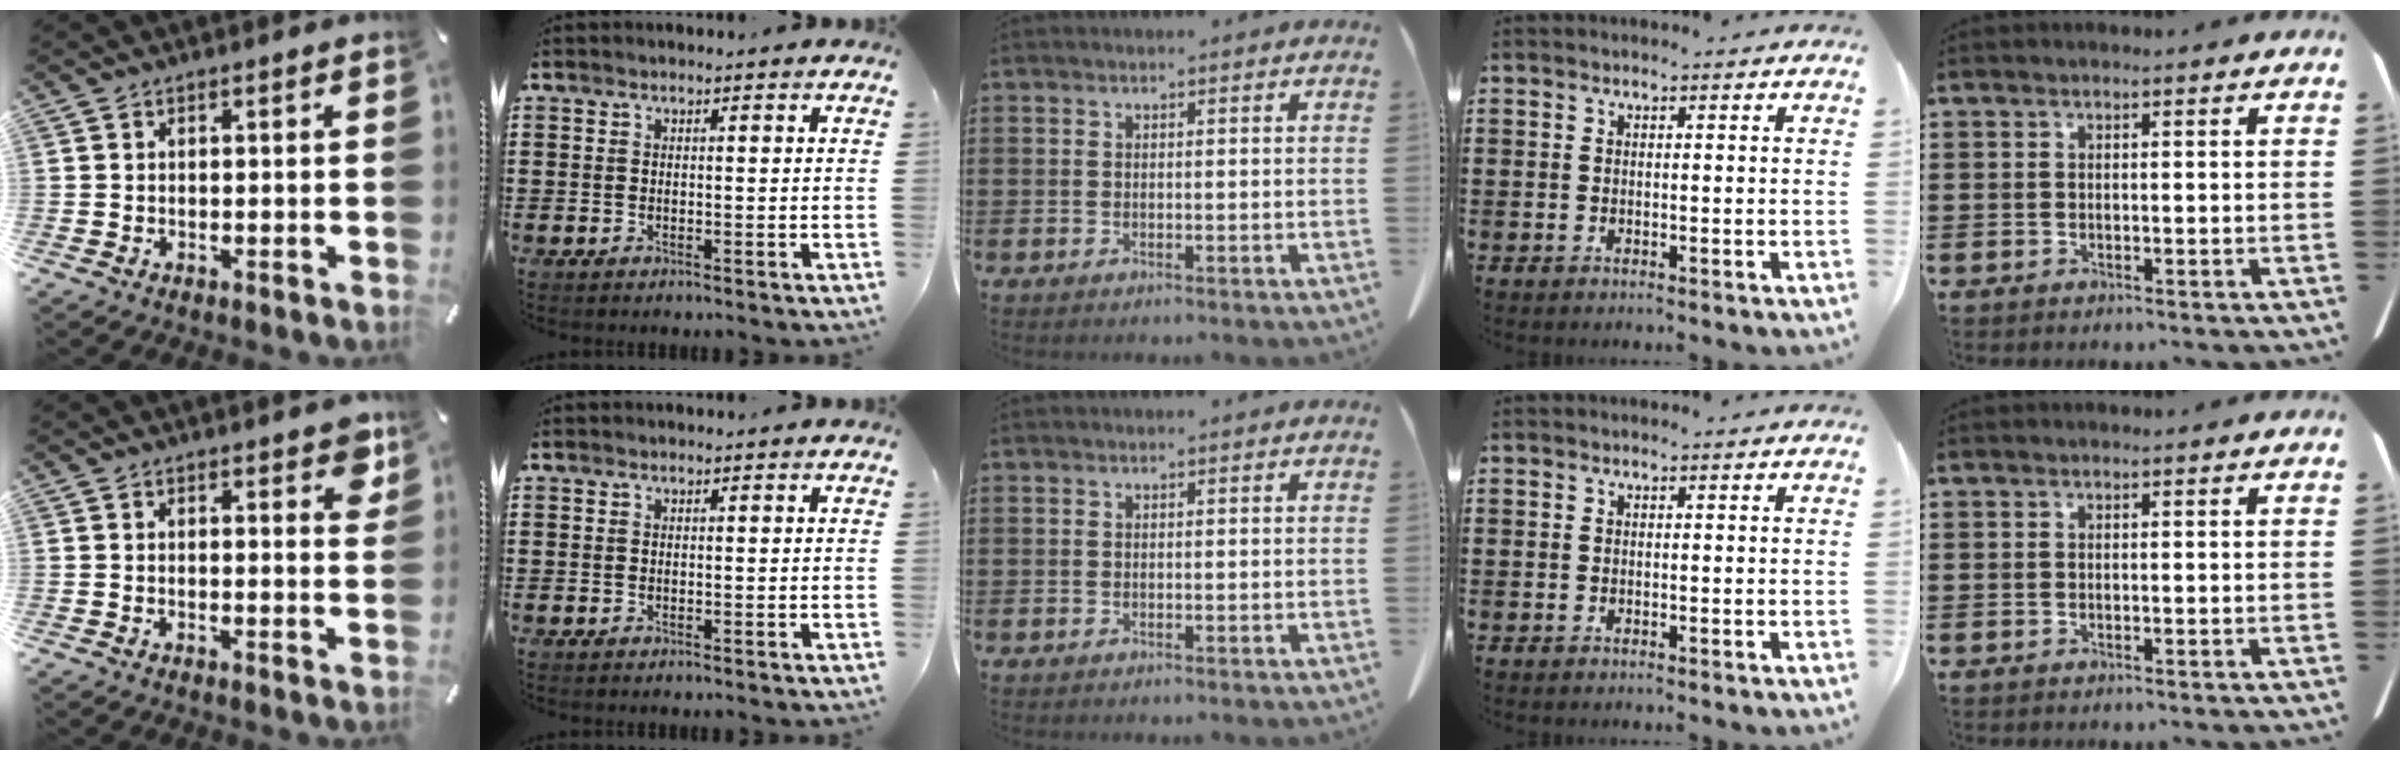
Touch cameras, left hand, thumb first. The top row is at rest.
{"thumb": {"total": 4.5, "force": [2.9, 1.9, 2.8], "torque": [-0.022, -0.015, 0.045]}}